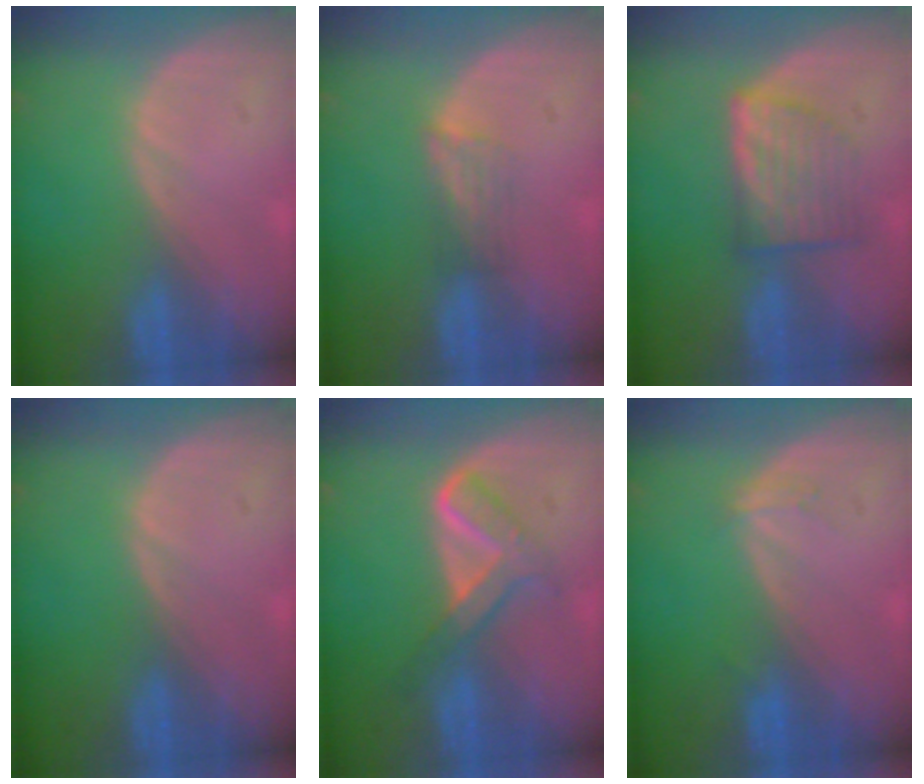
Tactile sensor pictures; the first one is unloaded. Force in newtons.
{"total": 2.4, "press": 1.9, "slide": 1.5}
{"total": 6.3, "press": 6.0, "slide": 1.7}
{"total": 0.0}
{"total": 5.3, "press": 5.2, "slide": 1.1}
{"total": 1.1, "press": 1.1, "slide": 0.1}